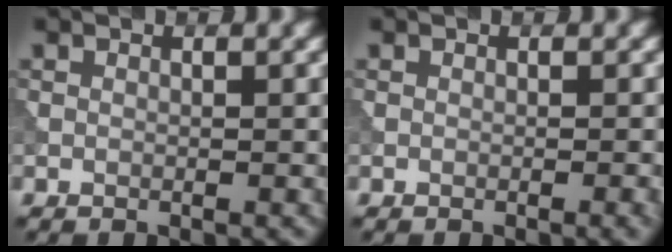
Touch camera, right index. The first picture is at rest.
{"total": 1.0, "force": [-0.3, 0.2, 1.0], "torque": [-0.010, 0.000, -0.006]}